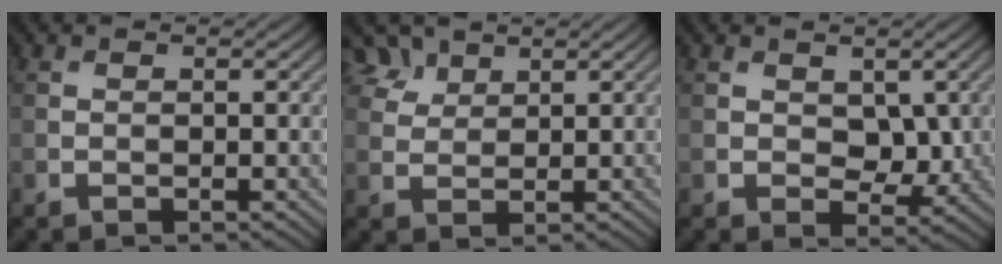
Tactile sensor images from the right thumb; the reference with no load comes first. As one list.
[{"total": 4.2, "force": [3.0, 2.4, 1.7], "torque": [-0.045, 0.004, 0.067]}, {"total": 4.2, "force": [0.9, 2.9, 2.9], "torque": [-0.050, -0.011, 0.017]}]